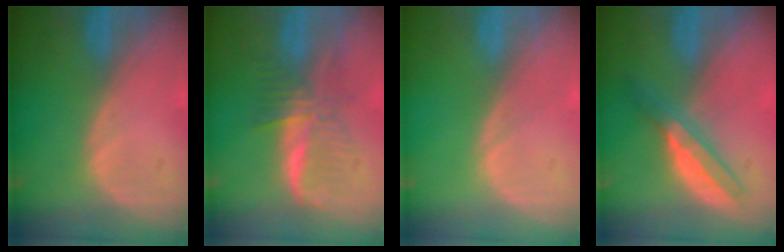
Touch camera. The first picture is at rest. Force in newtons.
{"total": 6.1, "press": 6.1, "slide": 0.1}
{"total": 0.0}
{"total": 5.0, "press": 4.9, "slide": 0.9}